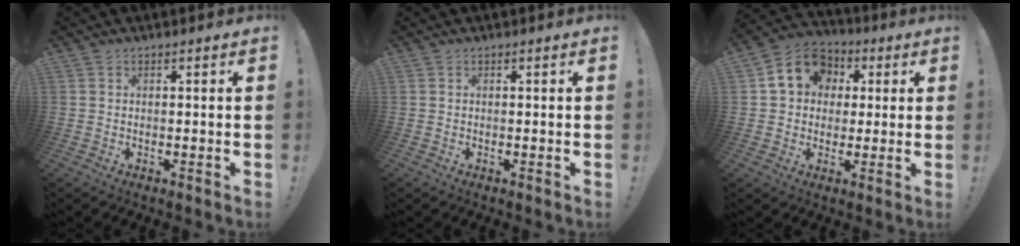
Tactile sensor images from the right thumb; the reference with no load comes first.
{"total": 0.0}
{"total": 12.4, "force": [3.4, 10.4, 5.8], "torque": [-0.080, -0.001, 0.071]}